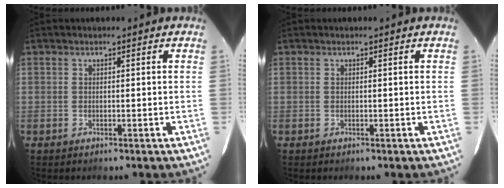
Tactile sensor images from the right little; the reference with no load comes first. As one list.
[{"total": 0.0}]